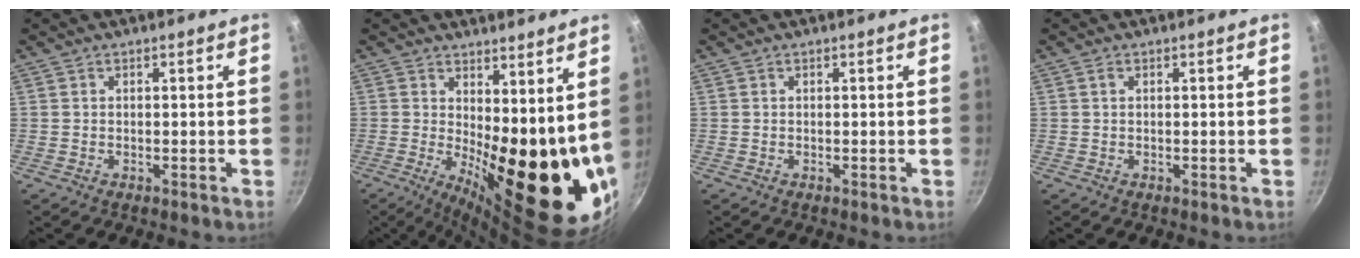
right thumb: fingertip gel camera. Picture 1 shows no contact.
{"total": 19.0, "force": [3.1, 7.5, 17.1], "torque": [-0.194, -0.051, 0.060]}
{"total": 0.0}
{"total": 0.6, "force": [0.2, 0.3, 0.4], "torque": [-0.009, 0.002, 0.003]}